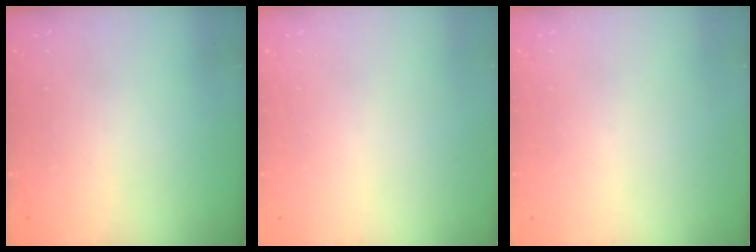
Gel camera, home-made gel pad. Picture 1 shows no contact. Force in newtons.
{"total": 0.0}
{"total": 0.0}